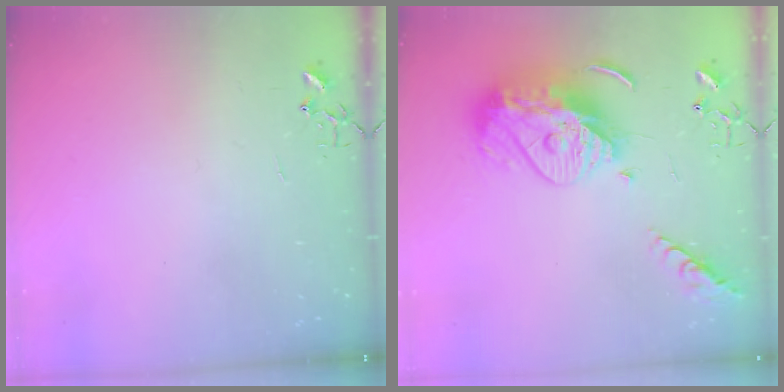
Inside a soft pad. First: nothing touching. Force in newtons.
{"total": 17.5, "press": 17.4, "slide": 1.6}